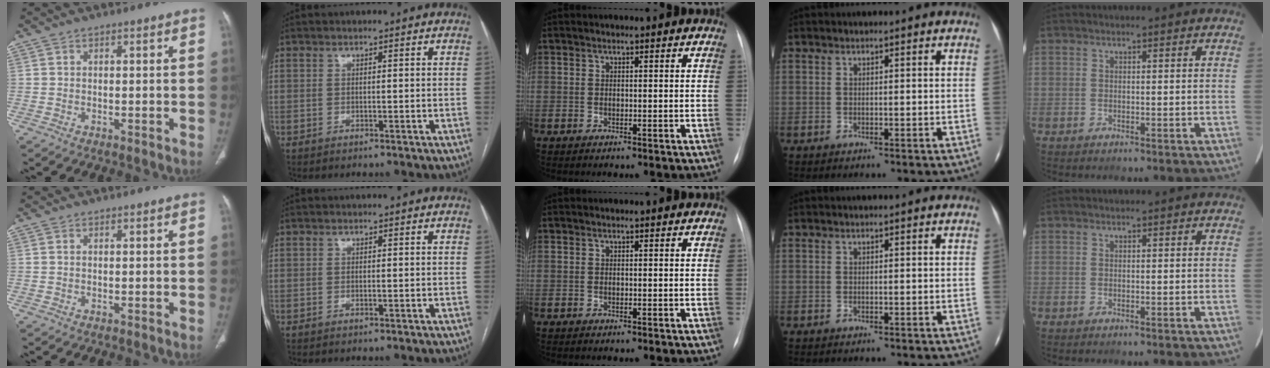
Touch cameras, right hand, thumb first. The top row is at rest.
{}